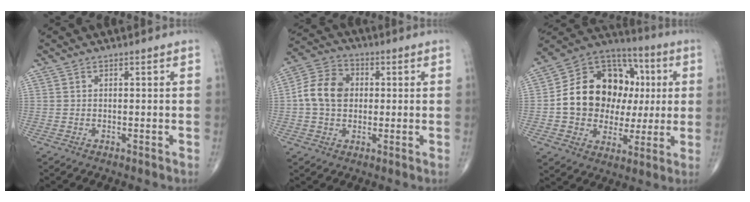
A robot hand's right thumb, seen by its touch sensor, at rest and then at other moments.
{"total": 10.0, "force": [0.5, 7.8, 6.2], "torque": [-0.100, 0.021, 0.000]}
{"total": 21.5, "force": [1.7, 16.5, 13.6], "torque": [-0.176, 0.034, 0.036]}